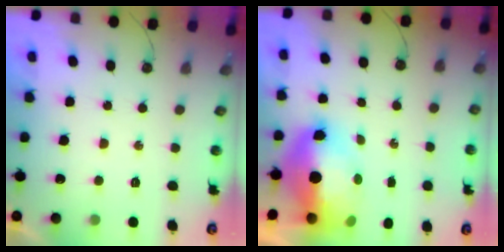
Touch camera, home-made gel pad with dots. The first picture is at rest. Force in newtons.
{"total": 11.9, "press": 11.8, "slide": 1.7}